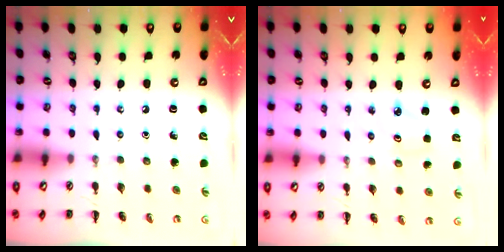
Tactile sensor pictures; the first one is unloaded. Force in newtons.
{"total": 2.3, "press": 2.2, "slide": 0.6}